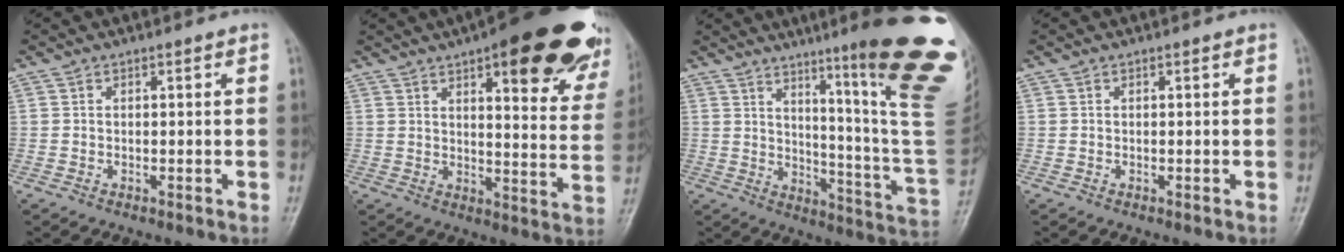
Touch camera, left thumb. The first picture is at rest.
{"total": 25.5, "force": [15.5, 7.6, 18.7], "torque": [-0.202, -0.055, 0.190]}
{"total": 26.4, "force": [14.4, 2.2, 22.0], "torque": [-0.235, -0.086, 0.200]}
{"total": 0.0}